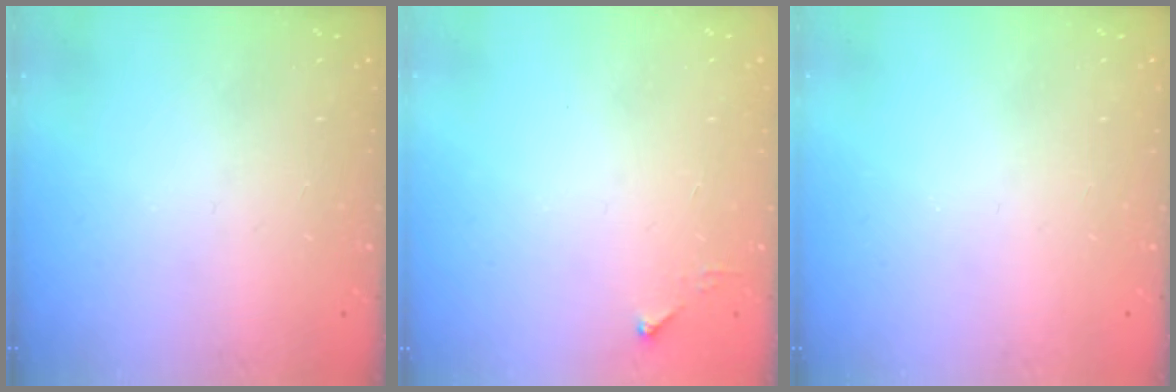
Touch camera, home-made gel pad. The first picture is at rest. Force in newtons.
{"total": 3.1, "press": 3.1, "slide": 0.4}
{"total": 0.0}